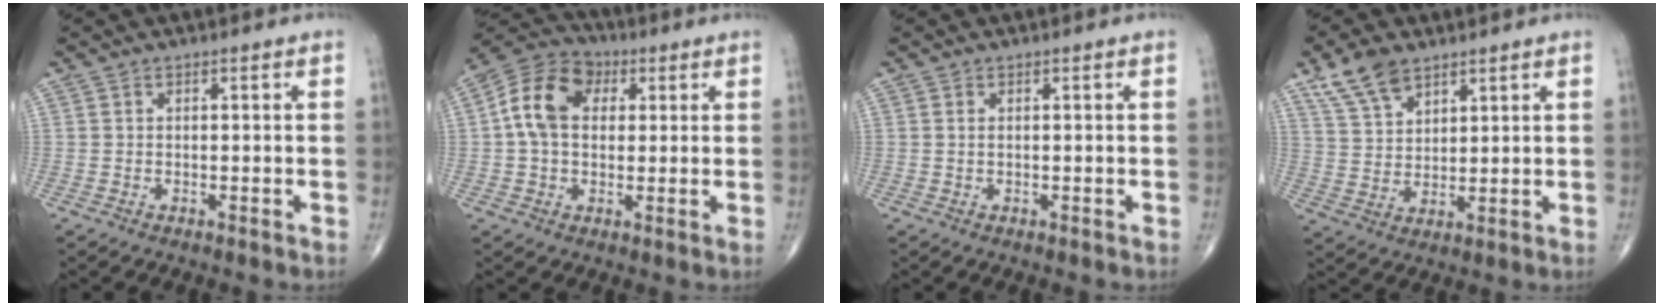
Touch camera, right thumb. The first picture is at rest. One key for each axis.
{"total": 11.5, "fx": 2.1, "fy": 8.2, "fz": 7.8, "tx": -0.133, "ty": 0.020, "tz": 0.025}
{"total": 0.5, "fx": 0.2, "fy": 0.2, "fz": 0.4, "tx": -0.012, "ty": 0.002, "tz": 0.006}
{"total": 8.4, "fx": 5.6, "fy": 4.4, "fz": 4.3, "tx": -0.067, "ty": -0.024, "tz": 0.114}